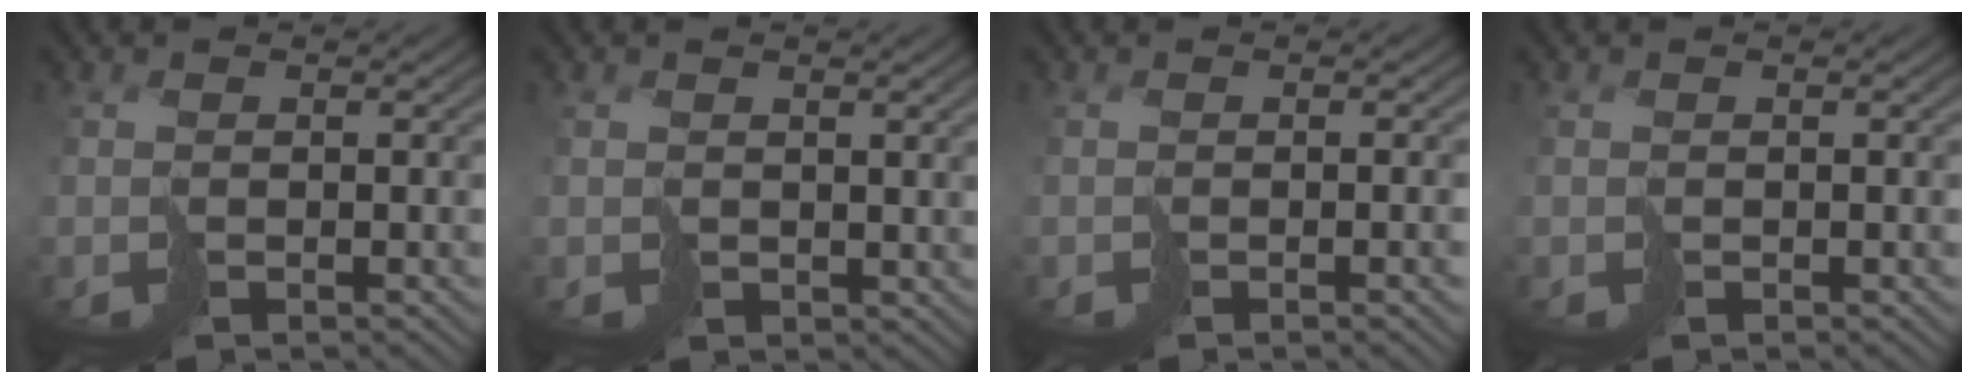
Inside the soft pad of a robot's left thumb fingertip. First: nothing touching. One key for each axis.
{"total": 1.1, "fx": 0.8, "fy": 0.7, "fz": 0.2, "tx": -0.008, "ty": -0.003, "tz": 0.016}
{"total": 3.1, "fx": -0.6, "fy": 0.7, "fz": 3.0, "tx": -0.043, "ty": -0.001, "tz": -0.012}
{"total": 0.0}